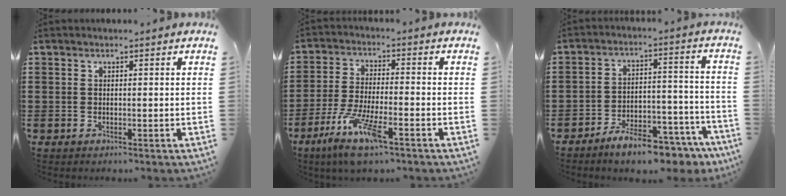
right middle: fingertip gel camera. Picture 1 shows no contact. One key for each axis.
{"total": 8.7, "fx": -5.5, "fy": 1.4, "fz": 6.6, "tx": -0.142, "ty": -0.012, "tz": -0.104}
{"total": 8.0, "fx": -7.1, "fy": 1.4, "fz": 3.3, "tx": -0.048, "ty": 0.022, "tz": -0.130}